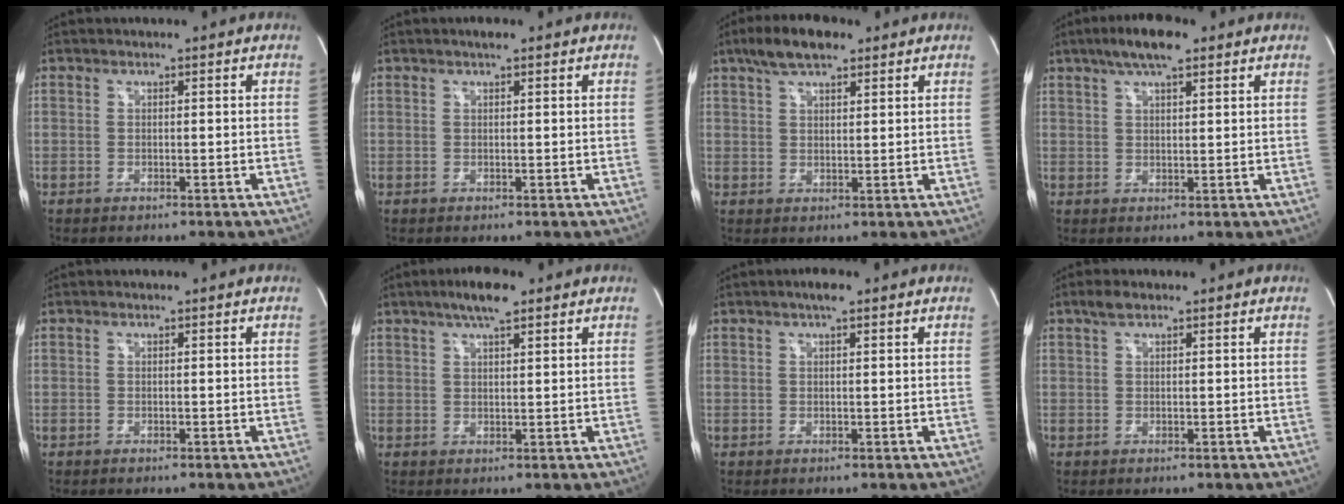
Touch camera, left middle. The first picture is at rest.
{"total": 1.1, "force": [0.8, 0.1, 0.8], "torque": [-0.019, 0.002, 0.015]}
{"total": 7.0, "force": [4.9, 2.5, 4.4], "torque": [-0.088, 0.018, 0.086]}
{"total": 6.5, "force": [4.3, 1.6, 4.6], "torque": [-0.090, 0.013, 0.074]}
{"total": 0.0}
{"total": 5.4, "force": [3.7, 1.0, 3.8], "torque": [-0.074, 0.009, 0.061]}
{"total": 2.2, "force": [1.4, 0.3, 1.6], "torque": [-0.033, 0.007, 0.022]}
{"total": 1.8, "force": [1.3, 0.7, 1.0], "torque": [-0.027, 0.009, 0.025]}